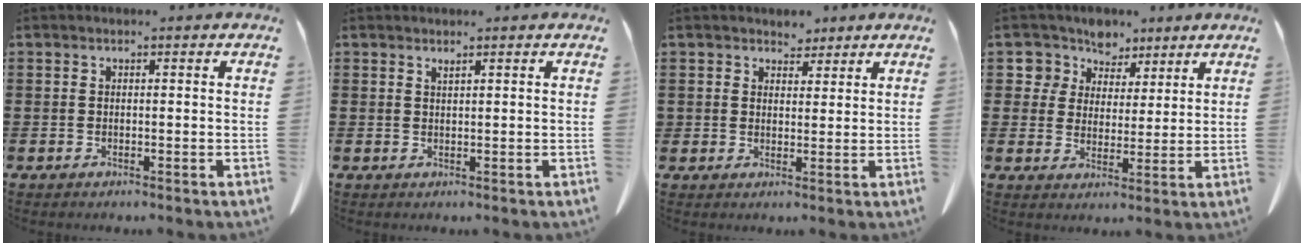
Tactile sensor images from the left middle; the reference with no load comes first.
{"total": 0.9, "force": [0.8, -0.1, 0.4], "torque": [-0.008, -0.002, 0.015]}
{"total": 3.3, "force": [2.7, 1.9, -0.1], "torque": [-0.003, 0.002, 0.050]}
{"total": 5.9, "force": [4.3, 4.1, -0.1], "torque": [-0.038, -0.015, 0.077]}